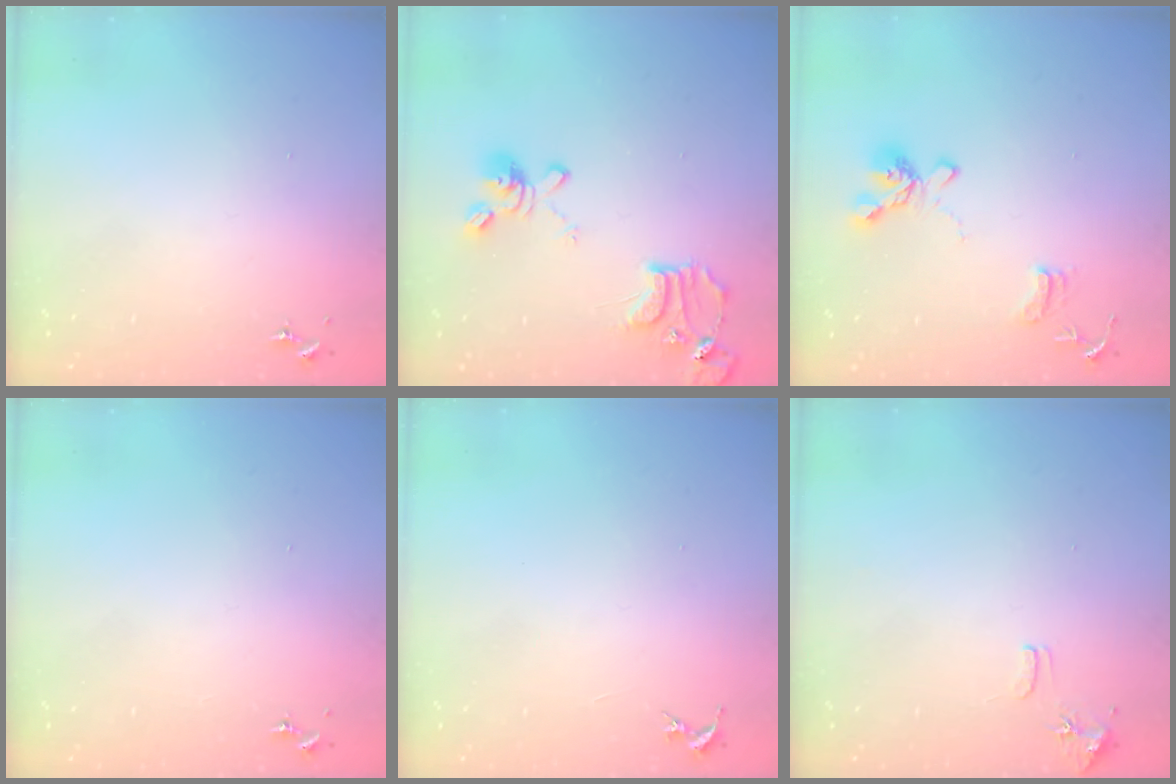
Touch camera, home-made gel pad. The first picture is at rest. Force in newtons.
{"total": 15.3, "press": 15.3, "slide": 1.1}
{"total": 14.7, "press": 14.6, "slide": 1.5}
{"total": 0.0}
{"total": 0.0}
{"total": 8.1, "press": 8.1, "slide": 0.7}